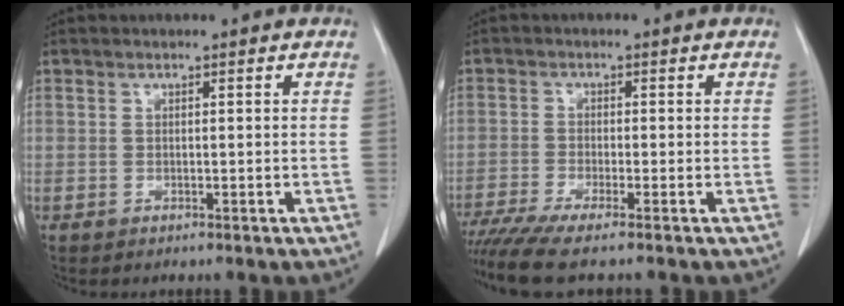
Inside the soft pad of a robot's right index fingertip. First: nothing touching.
{"total": 7.1, "force": [-5.8, -0.4, 4.2], "torque": [-0.066, -0.017, -0.101]}